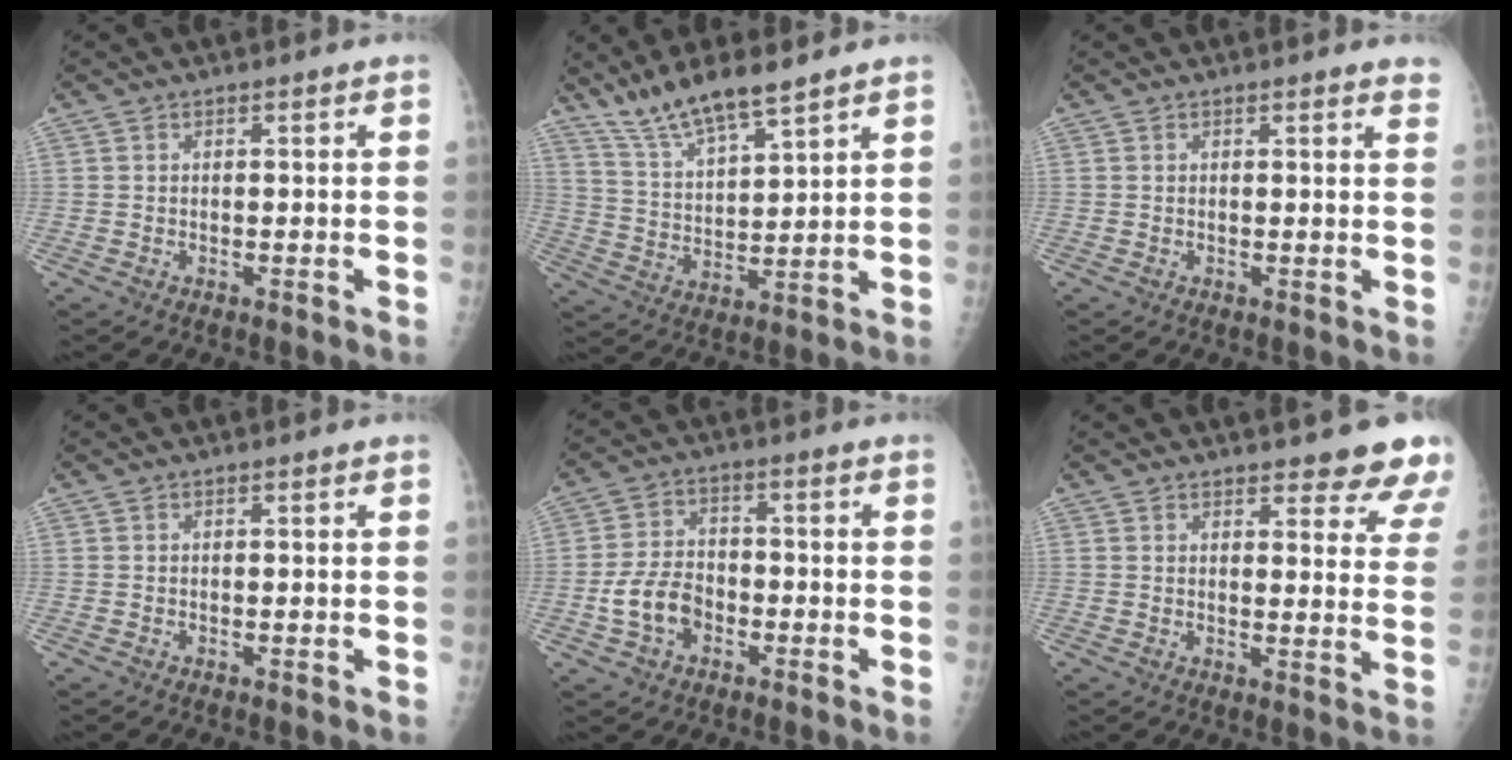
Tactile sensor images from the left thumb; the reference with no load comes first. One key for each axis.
{"total": 10.7, "fx": 8.6, "fy": 1.8, "fz": 6.1, "tx": -0.110, "ty": -0.044, "tz": 0.172}
{"total": 2.3, "fx": 2.2, "fy": 0.3, "fz": 0.8, "tx": -0.005, "ty": -0.009, "tz": 0.011}
{"total": 0.0}
{"total": 7.8, "fx": -2.7, "fy": 5.5, "fz": 4.8, "tx": -0.081, "ty": 0.024, "tz": -0.050}
{"total": 11.5, "fx": 10.1, "fy": 2.9, "fz": 4.7, "tx": -0.012, "ty": -0.053, "tz": 0.100}